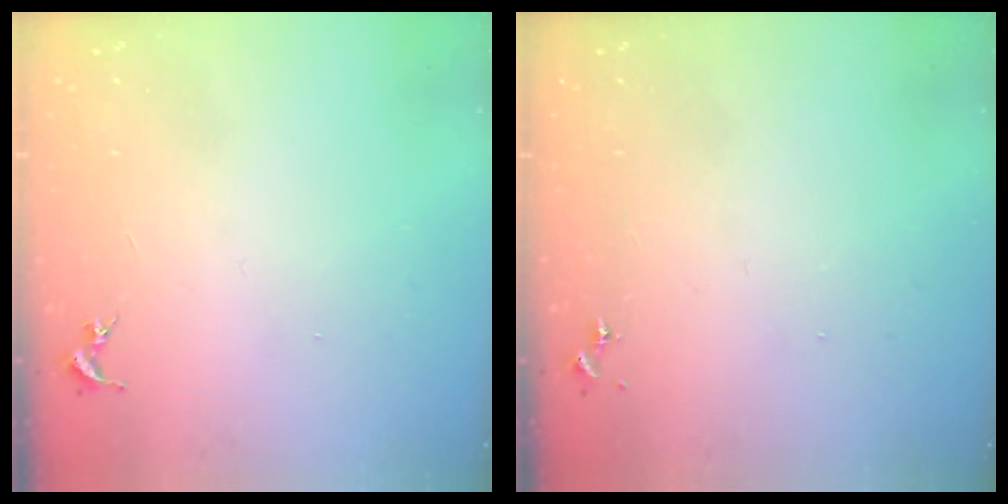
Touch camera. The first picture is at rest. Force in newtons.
{"total": 0.0}